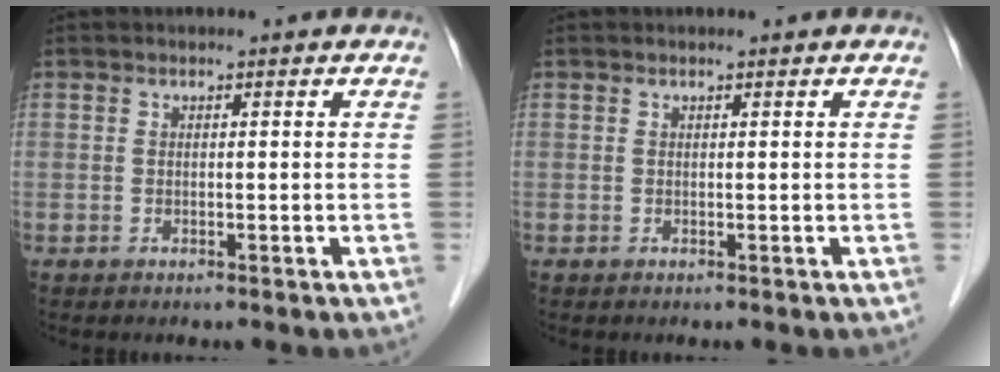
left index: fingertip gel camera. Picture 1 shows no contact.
{"total": 0.0}